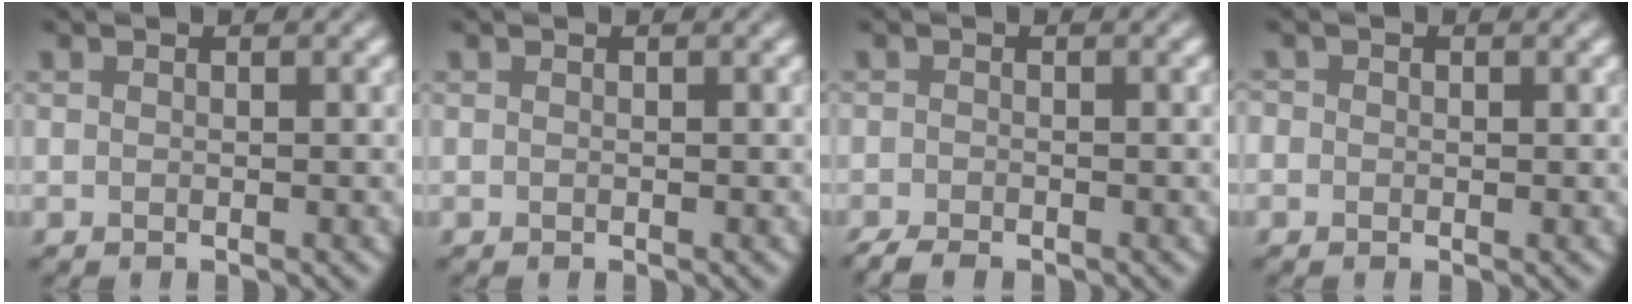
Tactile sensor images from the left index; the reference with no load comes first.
{"total": 0.0}
{"total": 2.1, "force": [-1.8, 0.6, 1.1], "torque": [-0.023, -0.006, -0.040]}
{"total": 0.8, "force": [-0.1, 0.7, 0.3], "torque": [-0.004, 0.001, -0.009]}